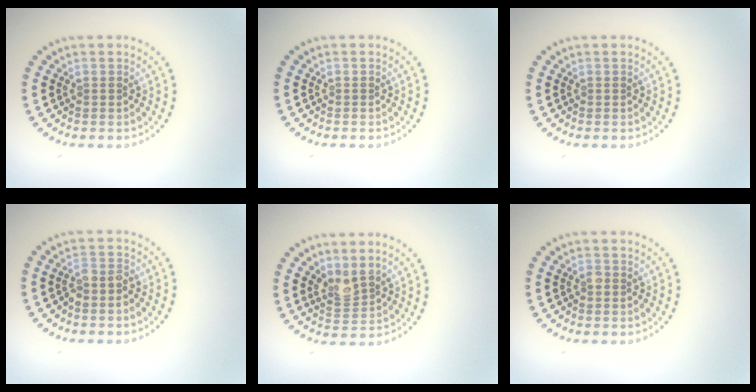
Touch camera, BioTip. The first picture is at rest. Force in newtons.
{"total": 0.0}
{"total": 0.0}
{"total": 1.7, "press": 1.4, "slide": 0.9}
{"total": 2.2, "press": 1.6, "slide": 1.5}
{"total": 0.6, "press": 0.5, "slide": 0.3}